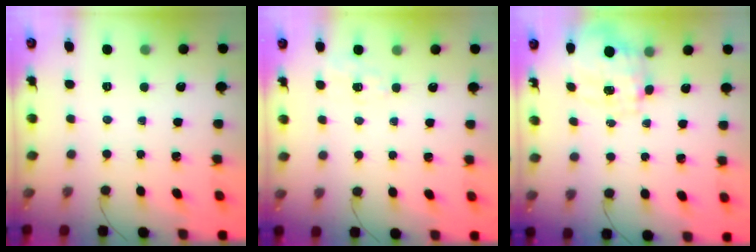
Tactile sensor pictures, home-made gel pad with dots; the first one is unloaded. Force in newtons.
{"total": 4.5, "press": 4.1, "slide": 1.8}
{"total": 3.4, "press": 3.2, "slide": 1.0}